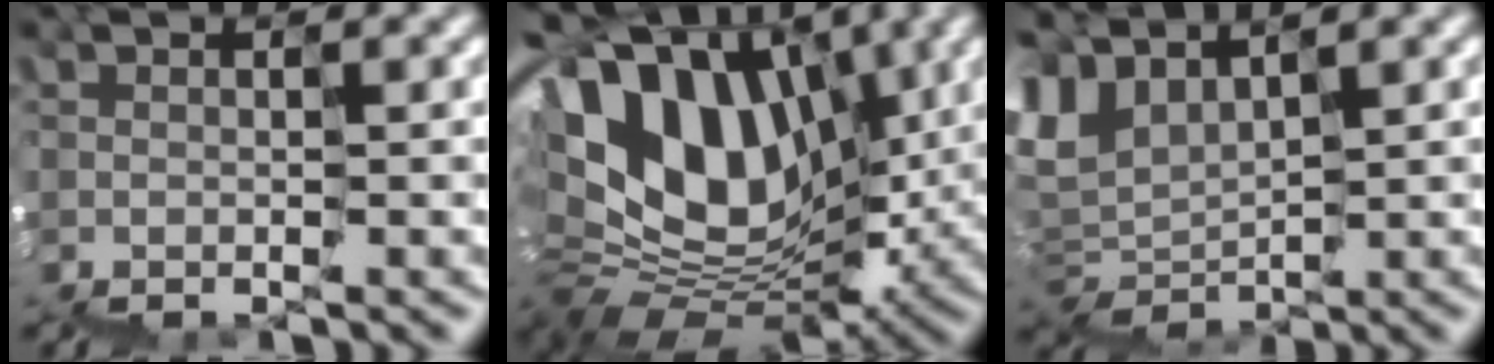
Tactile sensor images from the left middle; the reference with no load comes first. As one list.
[{"total": 10.9, "force": [3.3, 7.6, 7.1], "torque": [-0.116, 0.030, 0.047]}, {"total": 3.4, "force": [3.0, 1.5, -0.5], "torque": [-0.011, 0.018, 0.058]}]